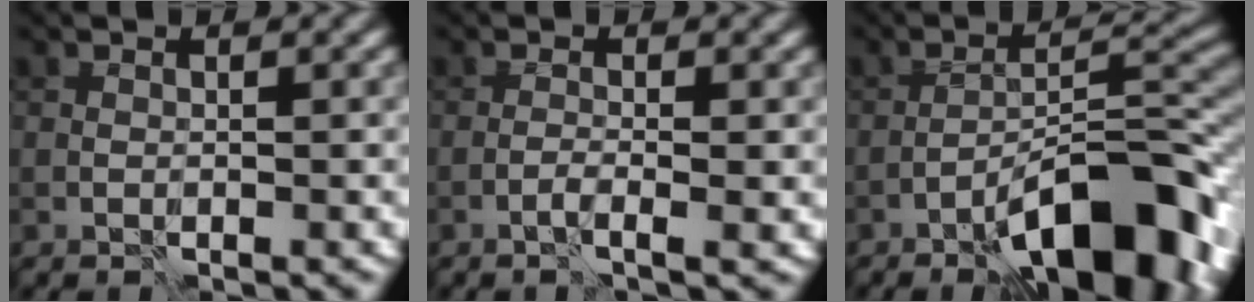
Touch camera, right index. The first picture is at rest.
{"total": 1.3, "force": [-0.5, 0.2, 1.2], "torque": [-0.022, 0.004, -0.015]}
{"total": 10.0, "force": [-6.3, 2.7, 7.3], "torque": [-0.100, 0.025, -0.104]}